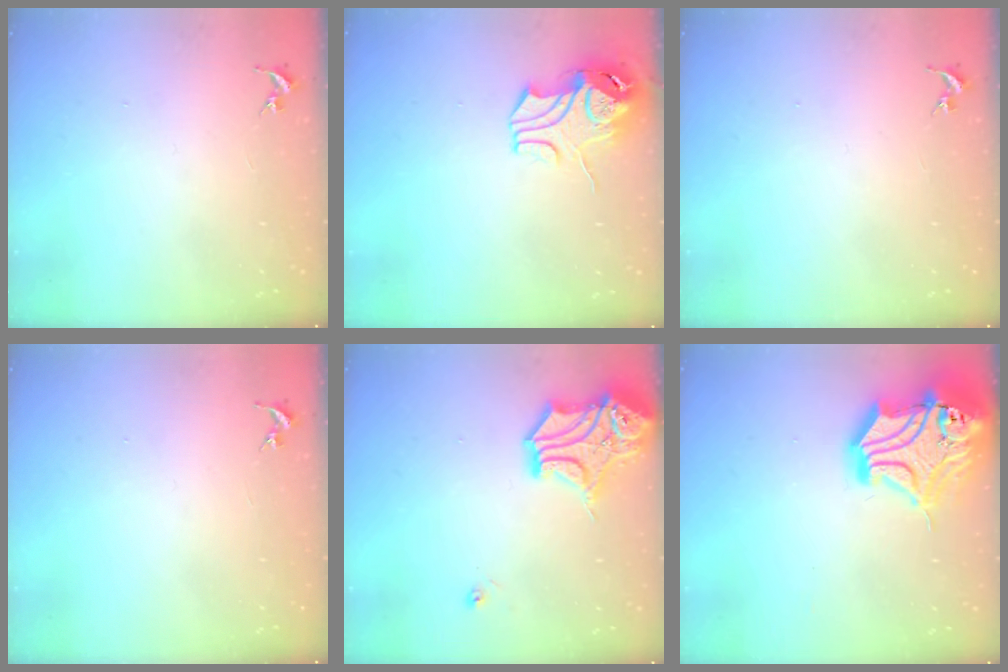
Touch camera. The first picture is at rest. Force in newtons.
{"total": 10.3, "press": 10.2, "slide": 1.5}
{"total": 0.0}
{"total": 0.0}
{"total": 16.0, "press": 15.9, "slide": 2.2}
{"total": 23.1, "press": 22.8, "slide": 3.6}